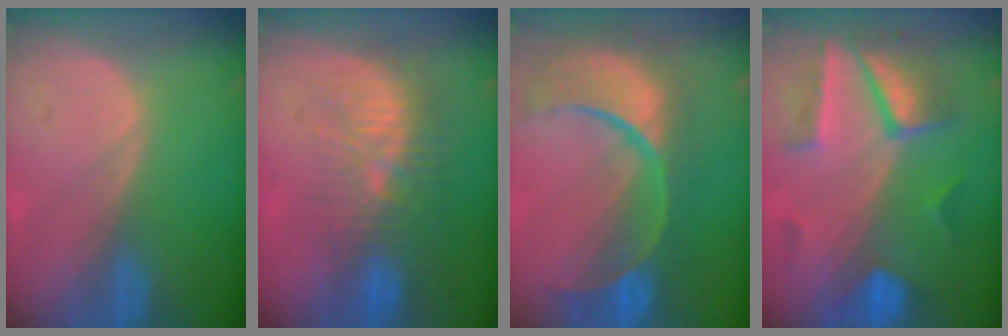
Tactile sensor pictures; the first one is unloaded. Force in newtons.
{"total": 9.6, "press": 9.0, "slide": 3.5}
{"total": 13.9, "press": 11.0, "slide": 8.4}
{"total": 8.2, "press": 7.7, "slide": 2.7}